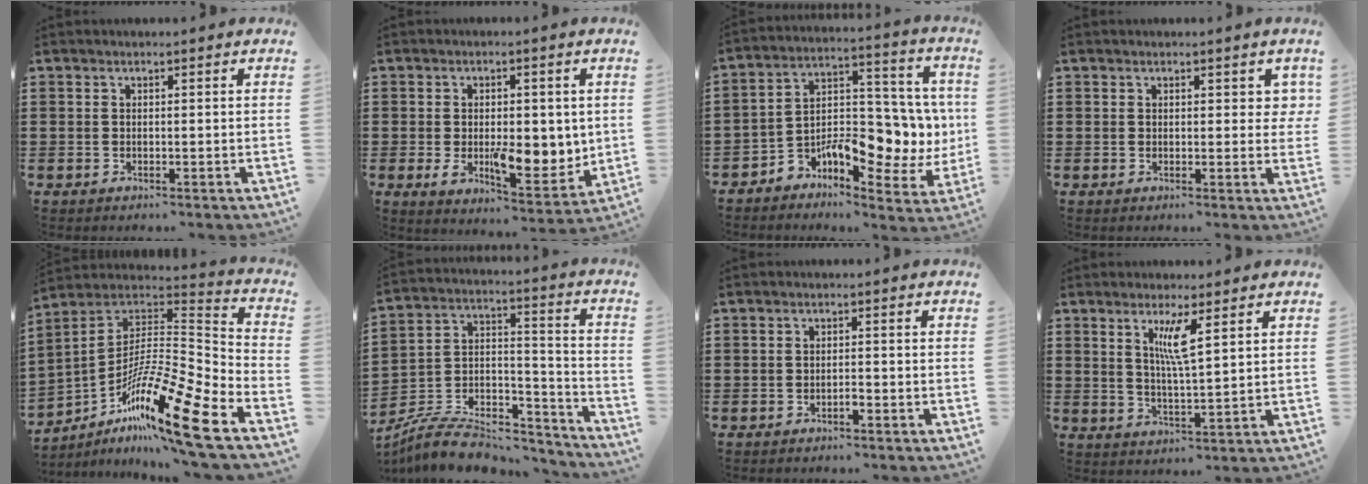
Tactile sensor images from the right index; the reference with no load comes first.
{"total": 8.2, "force": [-0.5, 4.5, 6.8], "torque": [-0.113, -0.001, -0.009]}
{"total": 8.1, "force": [-2.8, 4.8, 5.9], "torque": [-0.095, -0.009, -0.047]}
{"total": 2.2, "force": [1.0, 1.5, 1.4], "torque": [-0.006, 0.001, 0.012]}
{"total": 17.5, "force": [-11.4, 1.9, 13.2], "torque": [-0.240, 0.020, -0.208]}
{"total": 8.9, "force": [-7.4, 3.5, 3.4], "torque": [-0.052, 0.026, -0.139]}
{"total": 1.2, "force": [-0.8, 0.2, 0.8], "torque": [-0.018, -0.005, -0.015]}
{"total": 5.2, "force": [2.5, 0.5, 4.5], "torque": [-0.089, -0.001, 0.038]}